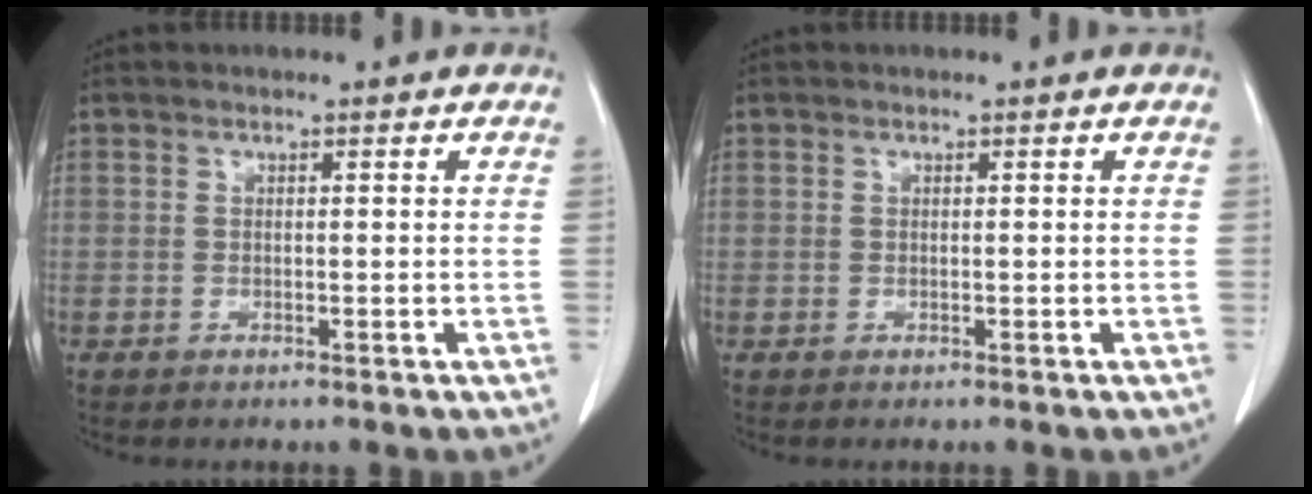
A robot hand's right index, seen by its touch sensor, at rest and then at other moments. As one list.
[{"total": 0.0}]